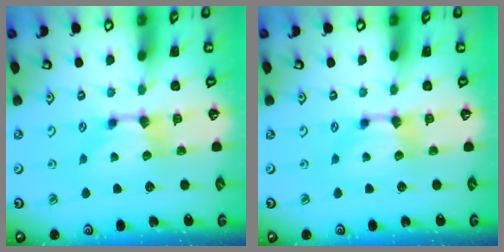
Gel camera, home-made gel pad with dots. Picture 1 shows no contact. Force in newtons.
{"total": 0.0}